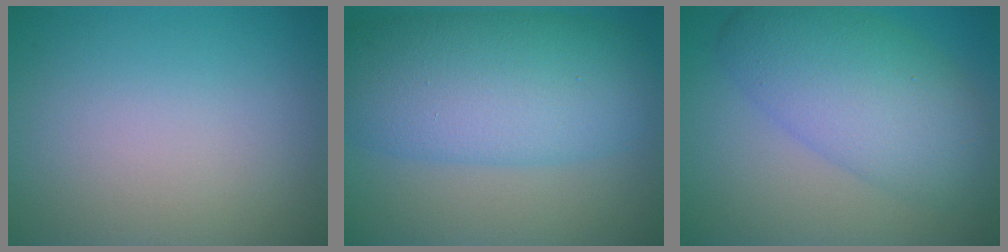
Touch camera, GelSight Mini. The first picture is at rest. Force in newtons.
{"total": 10.1, "press": 10.1, "slide": 0.2}
{"total": 7.5, "press": 7.5, "slide": 0.2}